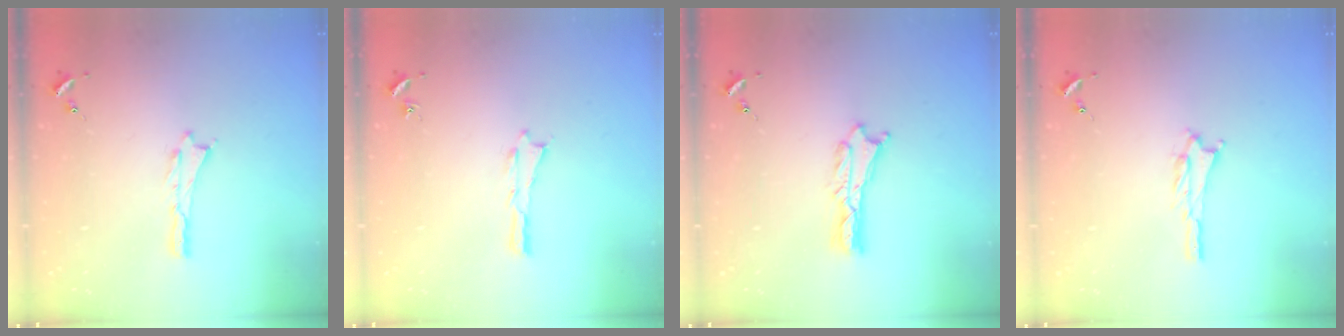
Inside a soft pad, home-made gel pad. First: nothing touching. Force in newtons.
{"total": 0.0}
{"total": 1.3, "press": 1.3, "slide": 0.1}
{"total": 1.2, "press": 1.2, "slide": 0.2}